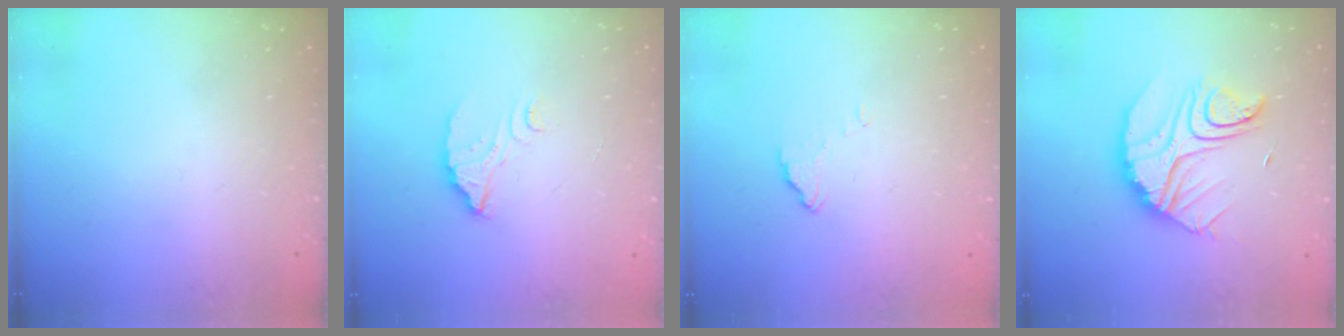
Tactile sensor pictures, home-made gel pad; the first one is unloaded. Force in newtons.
{"total": 4.6, "press": 4.6, "slide": 0.3}
{"total": 3.1, "press": 3.1, "slide": 0.3}
{"total": 13.3, "press": 13.3, "slide": 0.9}